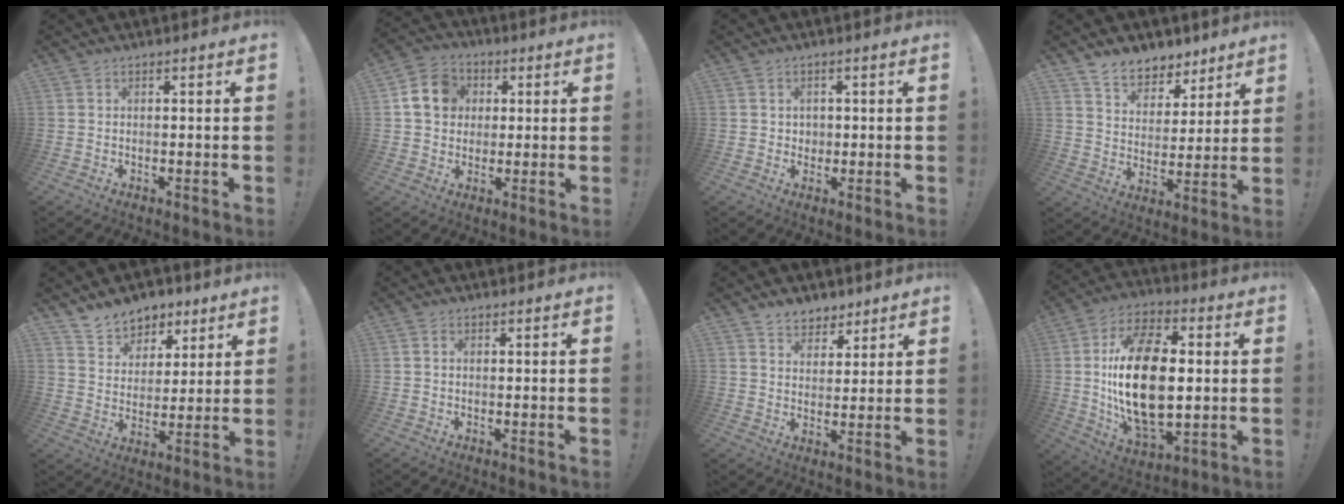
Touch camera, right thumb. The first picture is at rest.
{"total": 11.3, "force": [2.7, 9.8, 4.9], "torque": [-0.073, 0.007, 0.060]}
{"total": 2.6, "force": [0.8, 2.4, 0.4], "torque": [-0.001, -0.004, 0.012]}
{"total": 8.9, "force": [7.1, 5.1, 1.6], "torque": [-0.032, -0.059, 0.138]}
{"total": 9.3, "force": [7.0, 6.0, 1.3], "torque": [-0.017, -0.056, 0.137]}
{"total": 0.7, "force": [0.0, 0.6, 0.3], "torque": [-0.009, 0.005, 0.000]}
{"total": 6.8, "force": [5.1, 4.5, 0.7], "torque": [0.001, -0.040, 0.098]}
{"total": 24.4, "force": [0.8, 14.0, 20.0], "torque": [-0.376, -0.005, 0.015]}